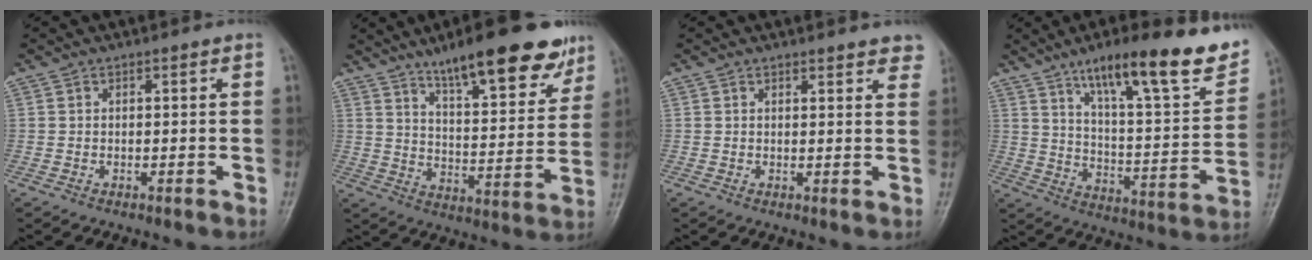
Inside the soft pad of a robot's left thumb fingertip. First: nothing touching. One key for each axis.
{"total": 18.9, "fx": 13.1, "fy": 5.2, "fz": 12.7, "tx": -0.147, "ty": -0.059, "tz": 0.200}
{"total": 6.0, "fx": 5.2, "fy": 1.8, "fz": 2.5, "tx": 0.002, "ty": -0.017, "tz": 0.049}
{"total": 22.6, "fx": 14.5, "fy": 4.8, "fz": 16.6, "tx": -0.216, "ty": -0.056, "tz": 0.227}